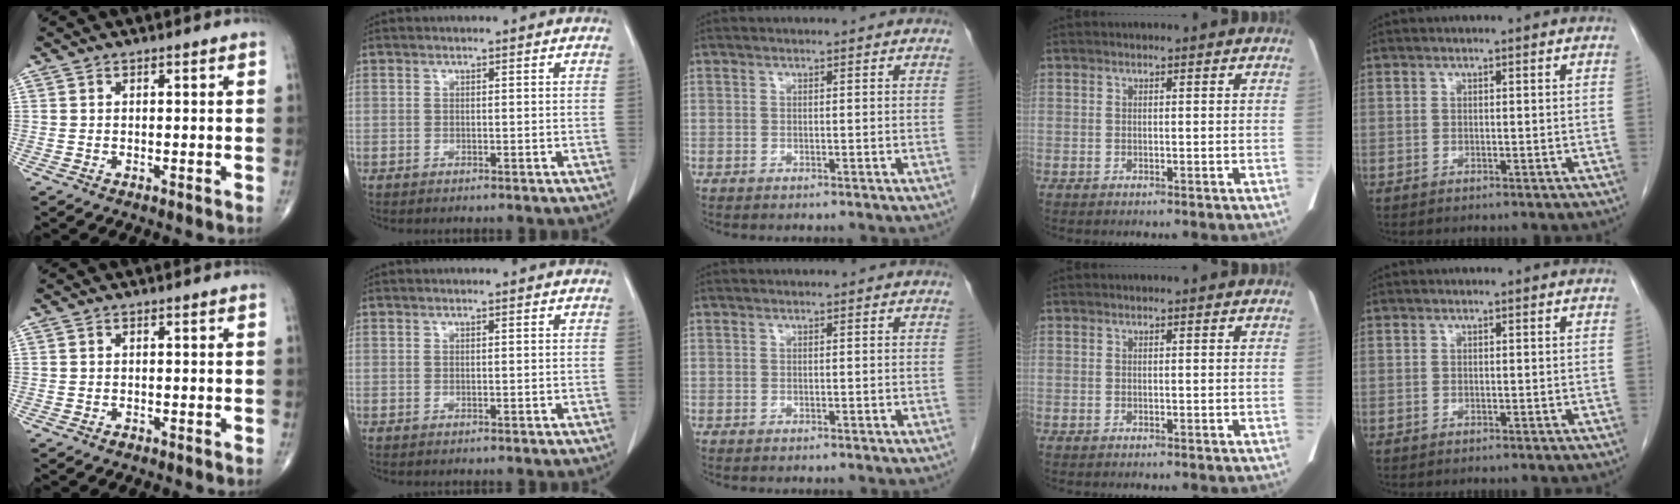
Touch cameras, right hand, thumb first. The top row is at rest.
{"thumb": {"total": 0.7, "force": [-0.5, 0.4, 0.2], "torque": [-0.001, 0.001, -0.009]}}